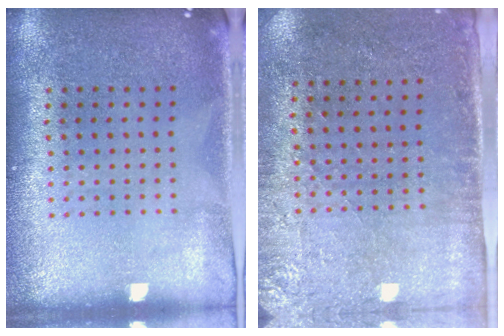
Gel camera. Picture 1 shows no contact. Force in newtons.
{"total": 2.8, "press": 2.3, "slide": 1.6}